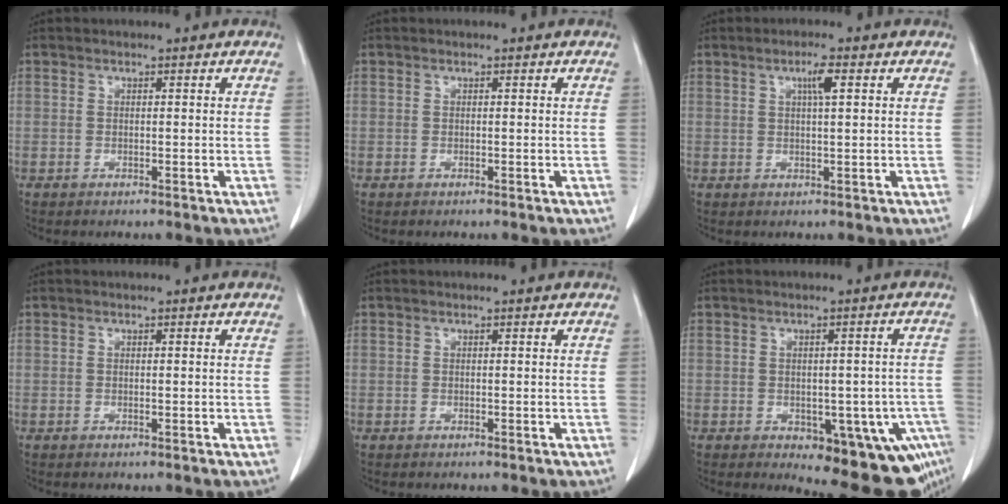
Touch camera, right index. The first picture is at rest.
{"total": 0.0}
{"total": 2.9, "force": [1.1, 0.2, 2.7], "torque": [-0.047, 0.001, 0.017]}
{"total": 0.0}
{"total": 0.0}
{"total": 13.2, "force": [-6.3, 6.1, 10.0], "torque": [-0.070, 0.012, -0.068]}